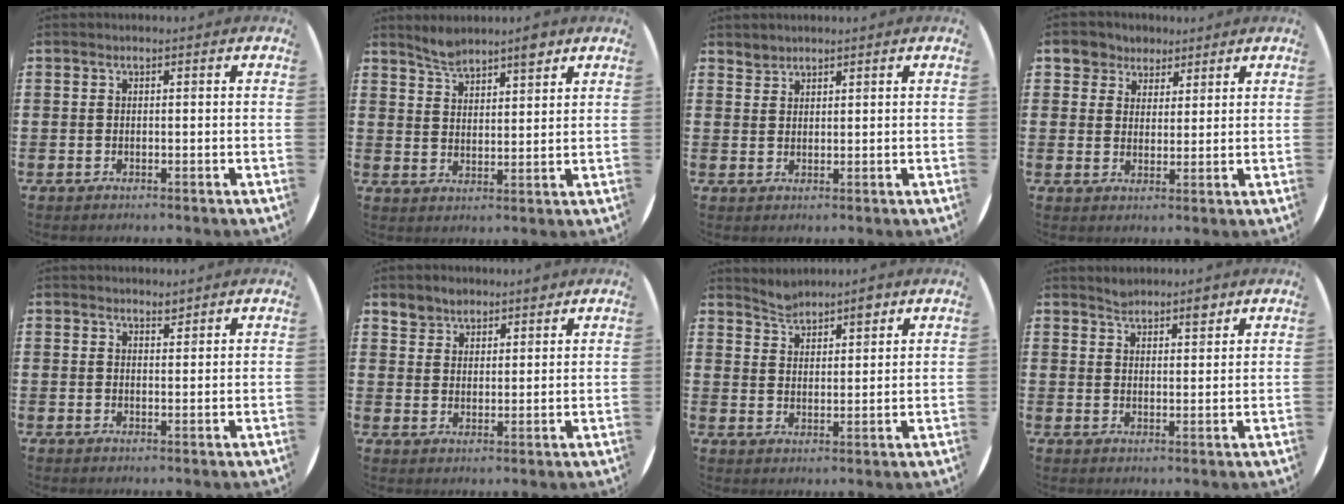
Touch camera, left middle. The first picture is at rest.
{"total": 5.5, "force": [4.9, 1.7, 2.0], "torque": [-0.039, -0.016, 0.087]}
{"total": 1.7, "force": [1.6, 0.5, -0.3], "torque": [0.003, 0.001, 0.032]}
{"total": 4.5, "force": [3.4, 2.9, -0.3], "torque": [-0.015, 0.006, 0.064]}
{"total": 1.5, "force": [1.5, 0.2, 0.1], "torque": [-0.002, 0.000, 0.028]}
{"total": 4.0, "force": [3.6, 1.9, 0.2], "torque": [-0.014, 0.000, 0.068]}
{"total": 4.2, "force": [3.9, 1.3, 0.8], "torque": [-0.023, -0.011, 0.072]}
{"total": 3.3, "force": [3.0, 1.0, 0.8], "torque": [-0.009, -0.007, 0.054]}